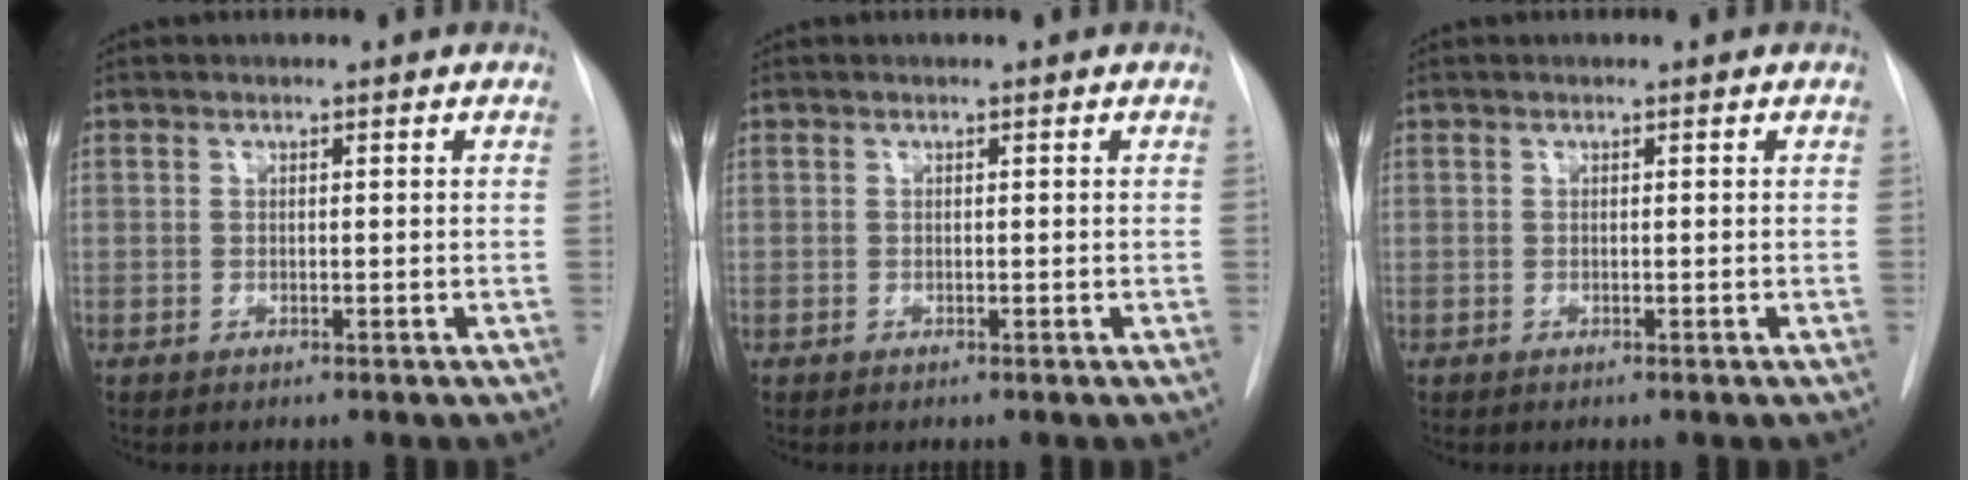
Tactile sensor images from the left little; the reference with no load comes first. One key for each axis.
{"total": 0.0}
{"total": 0.0}